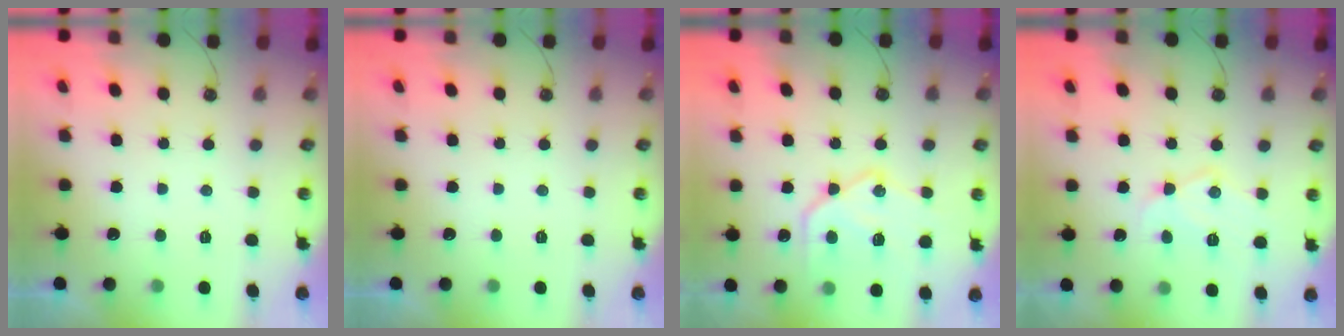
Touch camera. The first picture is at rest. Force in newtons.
{"total": 0.0}
{"total": 17.0, "press": 16.9, "slide": 1.2}
{"total": 11.6, "press": 11.6, "slide": 0.6}